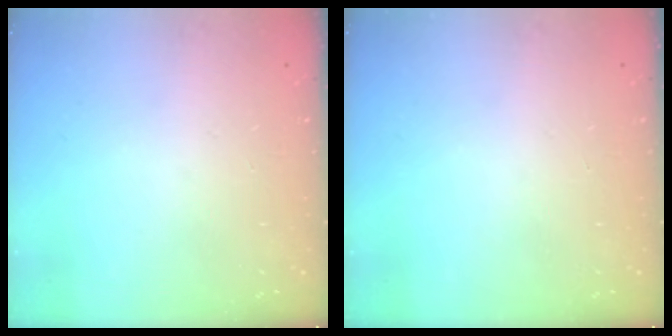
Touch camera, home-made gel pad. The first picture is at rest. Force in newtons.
{"total": 0.0}